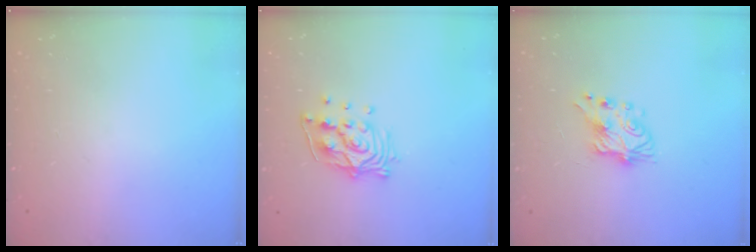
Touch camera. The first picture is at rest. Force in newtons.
{"total": 11.7, "press": 11.6, "slide": 1.3}
{"total": 7.1, "press": 7.1, "slide": 0.5}